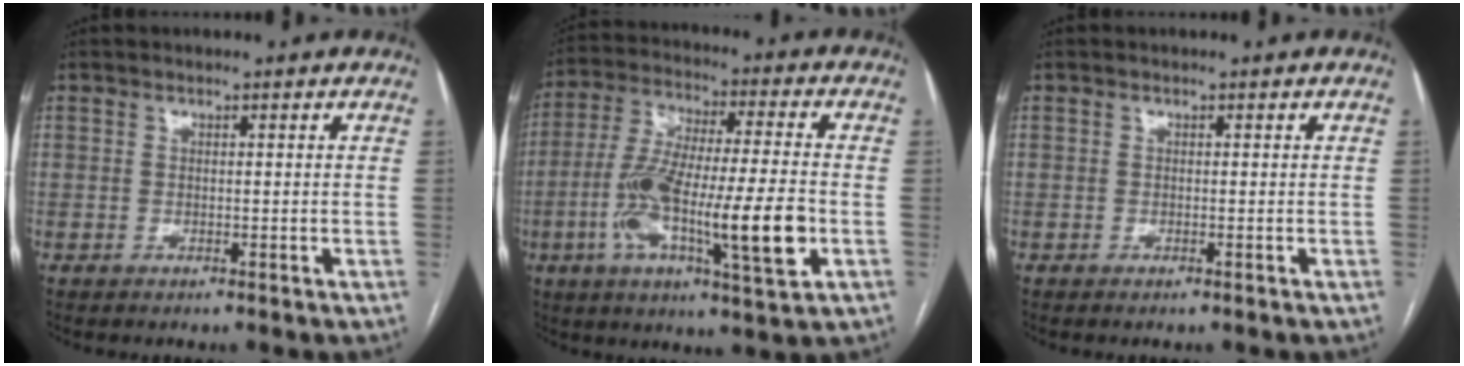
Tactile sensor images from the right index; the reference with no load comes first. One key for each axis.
{"total": 18.6, "fx": -4.6, "fy": 2.4, "fz": 17.8, "tx": -0.318, "ty": -0.005, "tz": -0.076}
{"total": 0.0}